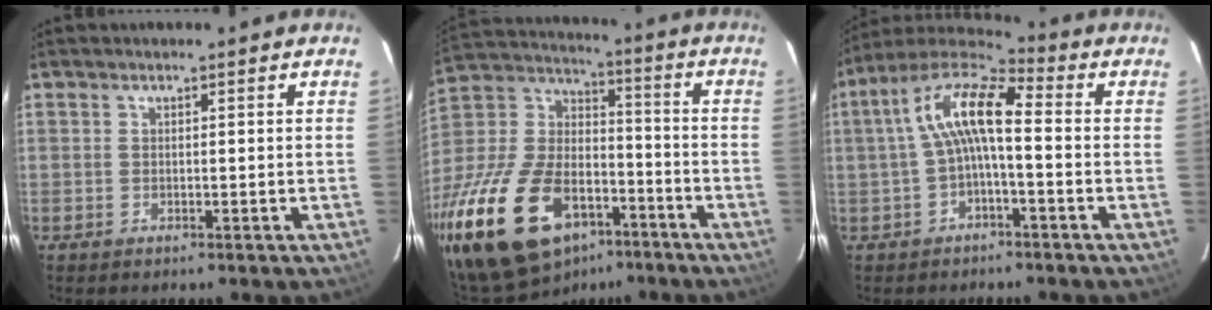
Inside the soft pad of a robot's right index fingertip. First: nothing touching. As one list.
[{"total": 29.3, "force": [-16.3, 16.5, 17.9], "torque": [-0.387, -0.004, -0.266]}, {"total": 10.5, "force": [-0.1, 3.3, 10.0], "torque": [-0.200, 0.026, -0.009]}]